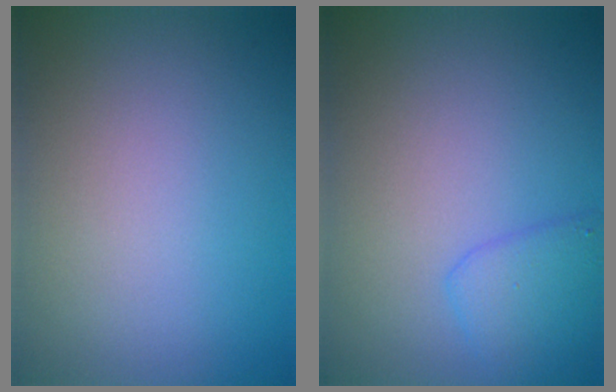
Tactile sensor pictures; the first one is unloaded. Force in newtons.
{"total": 2.5, "press": 2.5, "slide": 0.2}